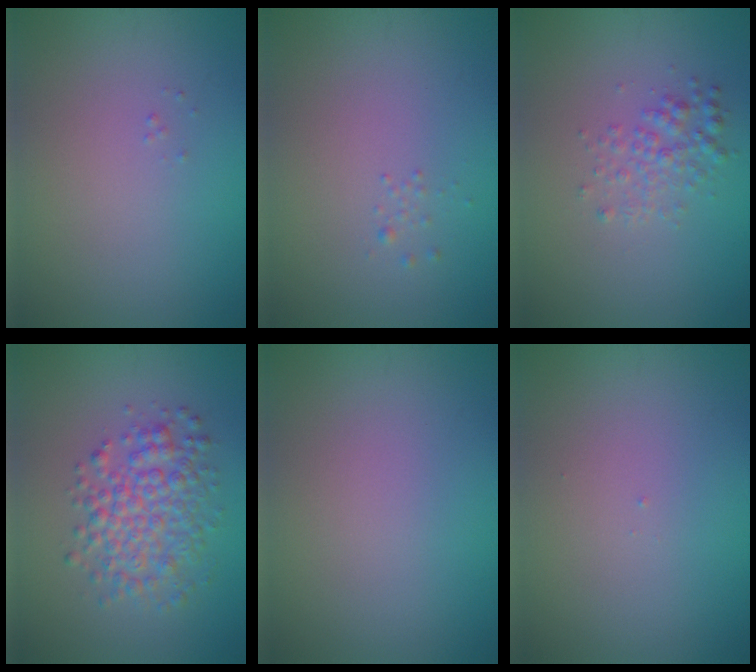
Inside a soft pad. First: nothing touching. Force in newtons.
{"total": 0.7, "press": 0.7, "slide": 0.1}
{"total": 2.2, "press": 2.2, "slide": 0.0}
{"total": 4.7, "press": 4.7, "slide": 0.1}
{"total": 0.0}
{"total": 0.0}